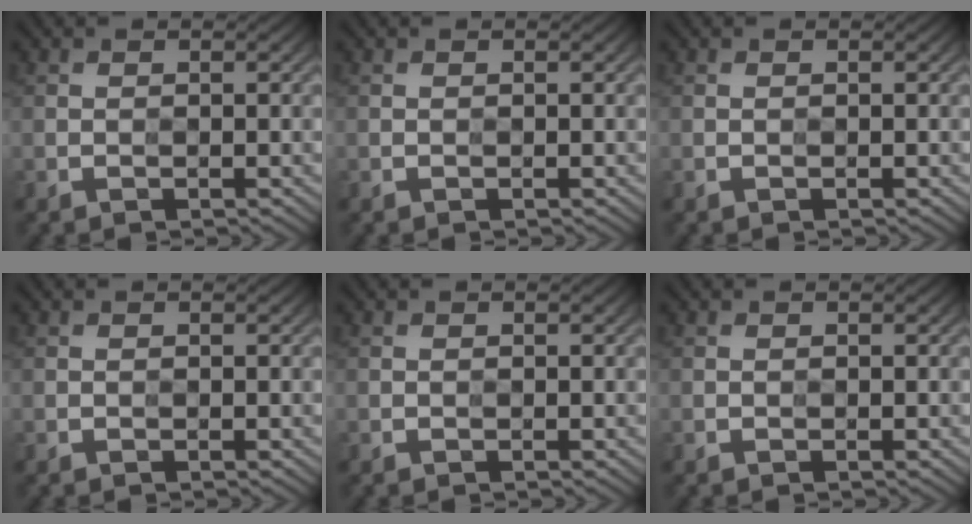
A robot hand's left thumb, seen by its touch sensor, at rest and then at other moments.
{"total": 0.0}
{"total": 0.0}
{"total": 0.0}
{"total": 0.0}
{"total": 0.0}